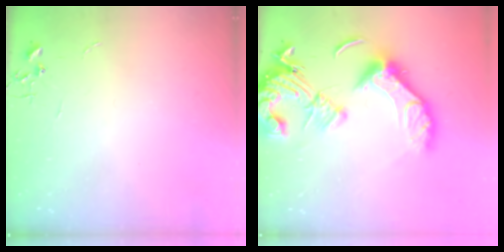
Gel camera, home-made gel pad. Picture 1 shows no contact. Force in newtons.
{"total": 20.2, "press": 20.1, "slide": 2.4}